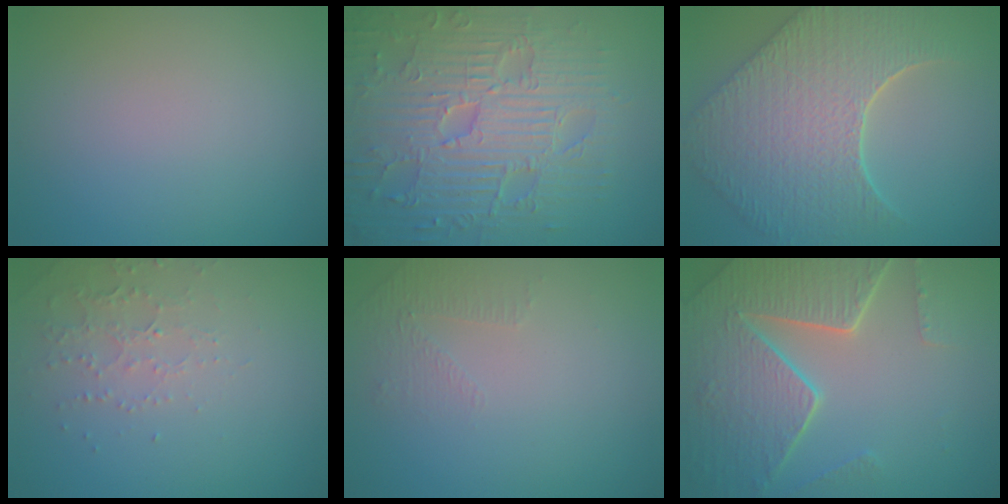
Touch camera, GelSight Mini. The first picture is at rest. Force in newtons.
{"total": 9.4, "press": 6.9, "slide": 6.4}
{"total": 9.7, "press": 7.0, "slide": 6.7}
{"total": 2.2, "press": 2.1, "slide": 0.6}
{"total": 1.1, "press": 0.6, "slide": 1.0}
{"total": 7.8, "press": 5.7, "slide": 5.4}